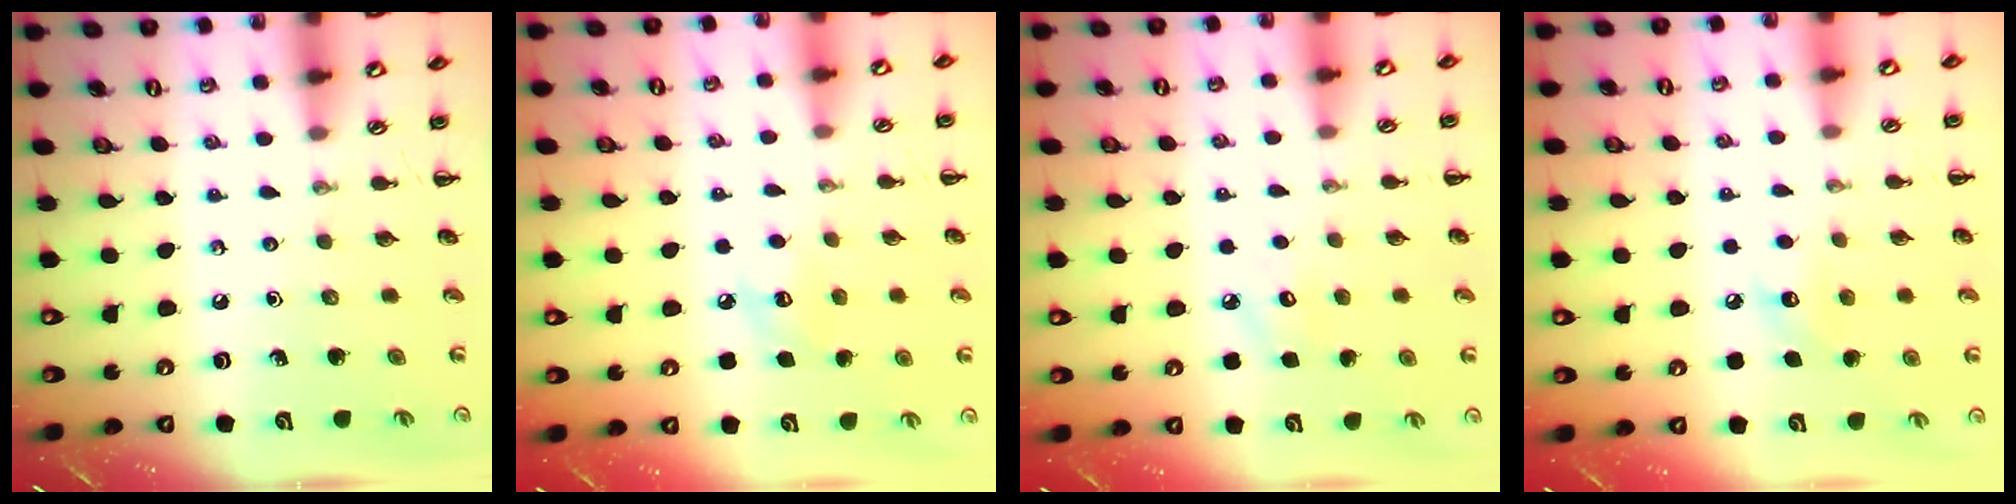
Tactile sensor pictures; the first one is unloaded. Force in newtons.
{"total": 7.6, "press": 7.4, "slide": 1.7}
{"total": 6.0, "press": 5.9, "slide": 1.2}
{"total": 7.1, "press": 6.8, "slide": 1.8}